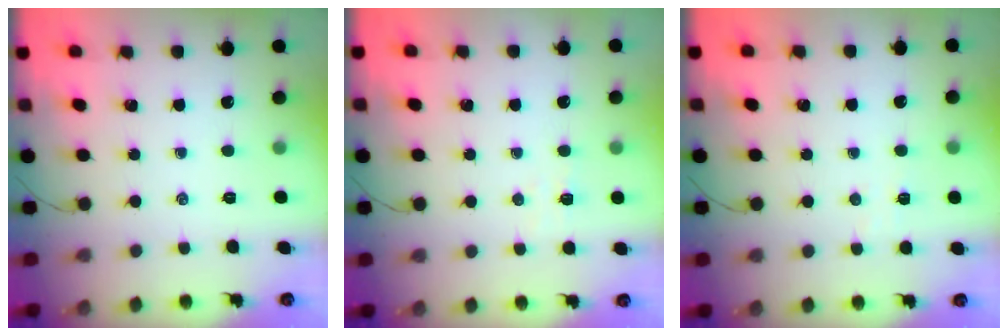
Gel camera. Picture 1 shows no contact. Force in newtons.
{"total": 3.4, "press": 3.3, "slide": 0.9}
{"total": 2.7, "press": 2.6, "slide": 0.8}